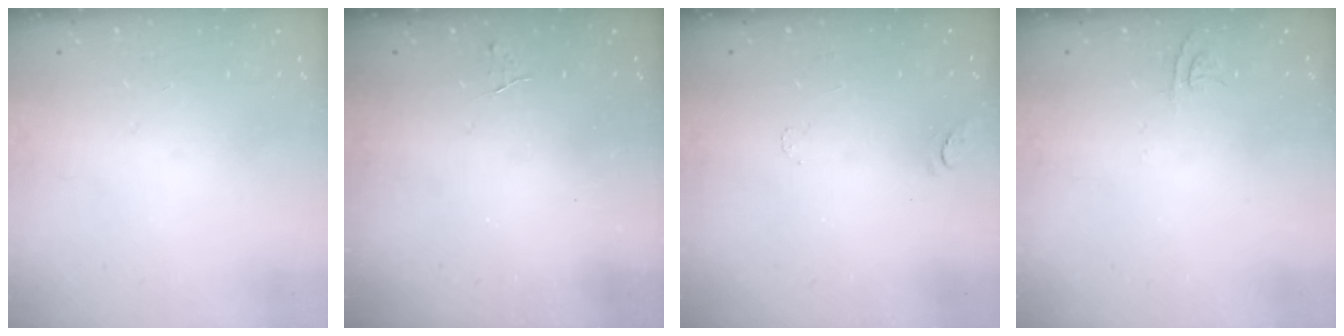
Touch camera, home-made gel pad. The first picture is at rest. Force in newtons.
{"total": 3.8, "press": 3.8, "slide": 0.4}
{"total": 4.8, "press": 4.8, "slide": 0.6}
{"total": 4.3, "press": 4.3, "slide": 0.5}